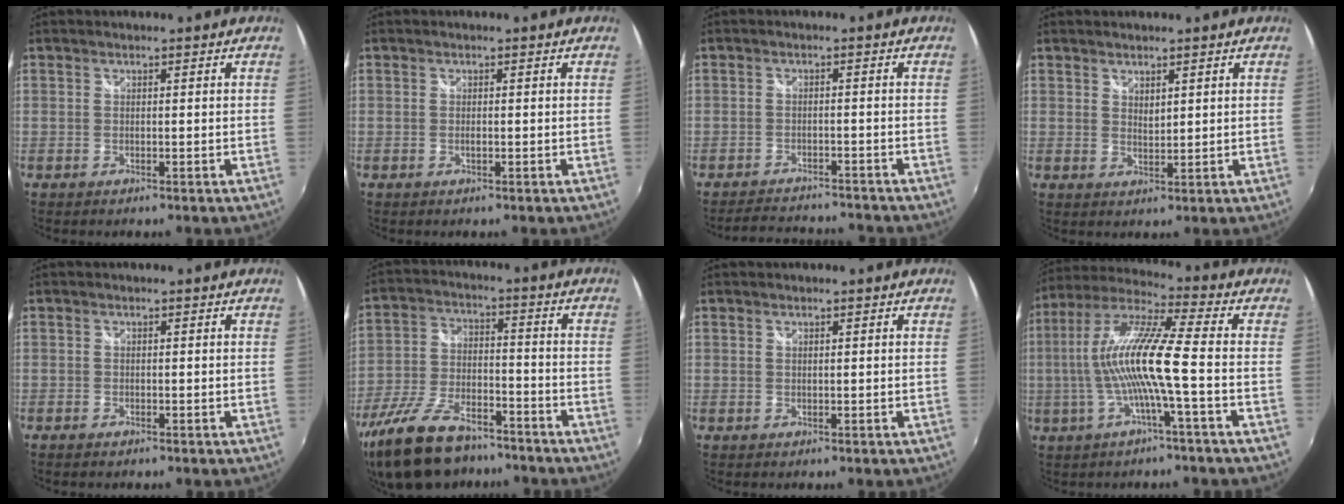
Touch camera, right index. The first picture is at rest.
{"total": 0.6, "force": [-0.1, 0.3, 0.5], "torque": [-0.010, -0.001, -0.003]}
{"total": 8.0, "force": [-7.6, 1.6, 2.1], "torque": [-0.057, 0.002, -0.109]}
{"total": 2.0, "force": [1.4, 0.9, 1.1], "torque": [-0.016, -0.004, 0.025]}
{"total": 0.9, "force": [-0.8, 0.4, 0.3], "torque": [-0.008, -0.004, -0.017]}
{"total": 19.7, "force": [-14.9, 8.2, 10.0], "torque": [-0.220, -0.029, -0.255]}
{"total": 0.0}
{"total": 13.4, "force": [-2.4, -0.4, 13.2], "torque": [-0.245, 0.003, -0.044]}